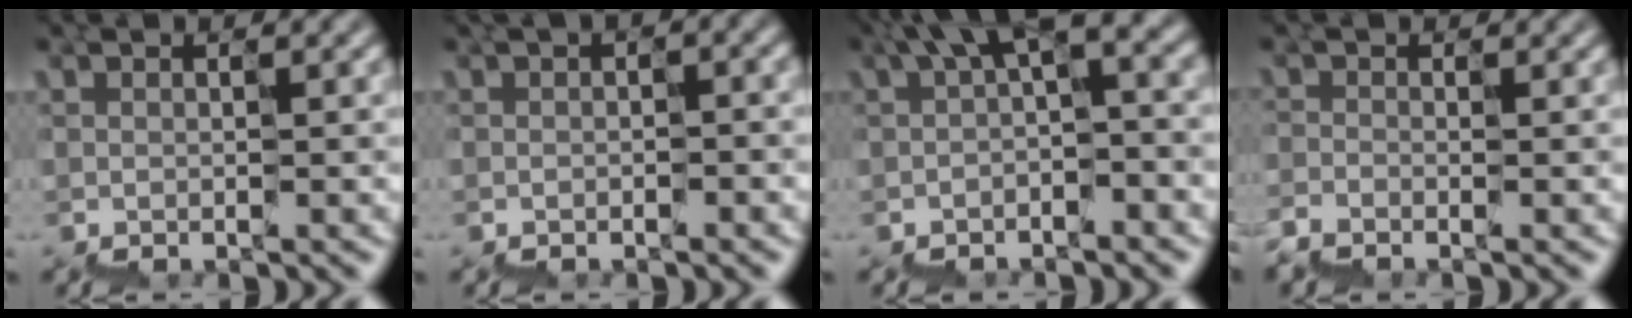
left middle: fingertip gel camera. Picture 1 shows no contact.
{"total": 1.6, "force": [-0.2, 0.9, 1.3], "torque": [-0.016, 0.012, -0.006]}
{"total": 4.9, "force": [1.4, 1.8, 4.3], "torque": [-0.072, 0.014, 0.015]}
{"total": 1.6, "force": [-1.4, -0.2, -0.5], "torque": [0.031, -0.001, -0.035]}